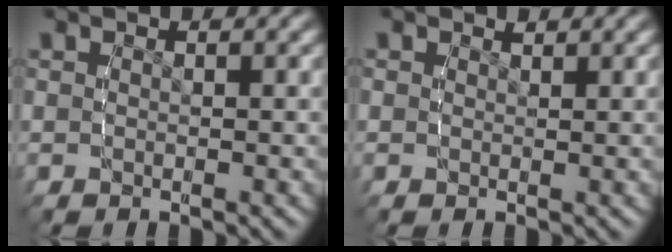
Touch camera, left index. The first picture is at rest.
{"total": 0.8, "force": [0.7, 0.4, 0.2], "torque": [0.003, -0.001, 0.012]}